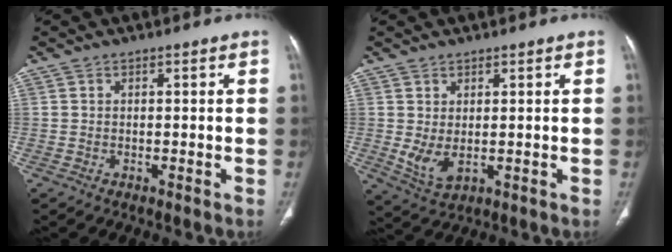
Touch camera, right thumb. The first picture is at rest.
{"total": 4.6, "force": [0.2, 2.3, 3.9], "torque": [-0.078, -0.009, 0.018]}